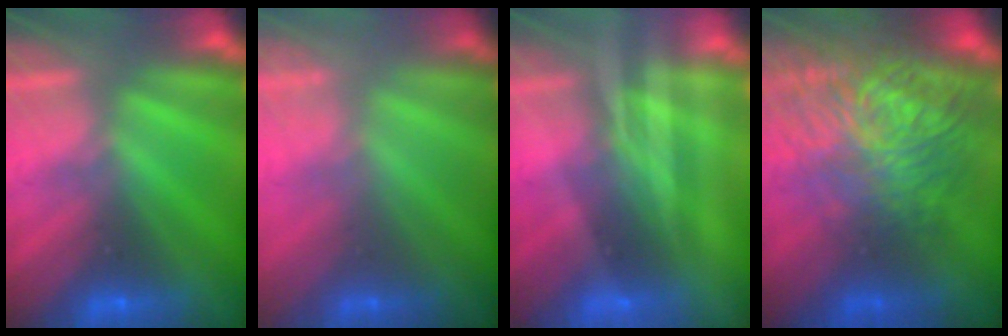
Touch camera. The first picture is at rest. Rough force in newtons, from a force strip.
{"total": 2.0}
{"total": 2.1}
{"total": 7.7}